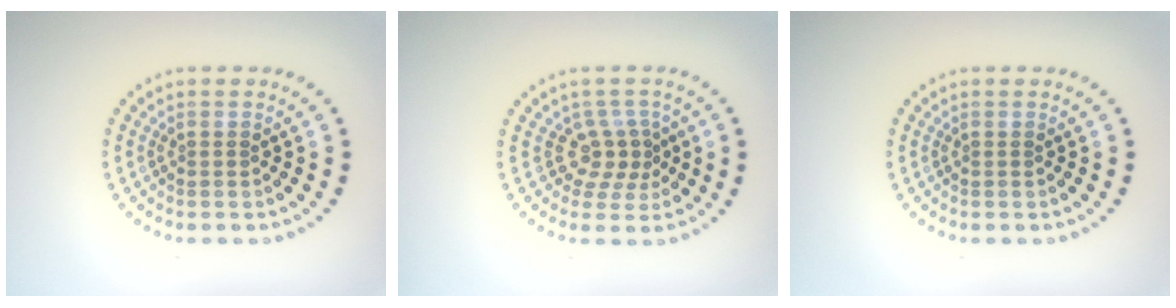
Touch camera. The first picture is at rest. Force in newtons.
{"total": 2.7, "press": 1.9, "slide": 1.9}
{"total": 0.0}